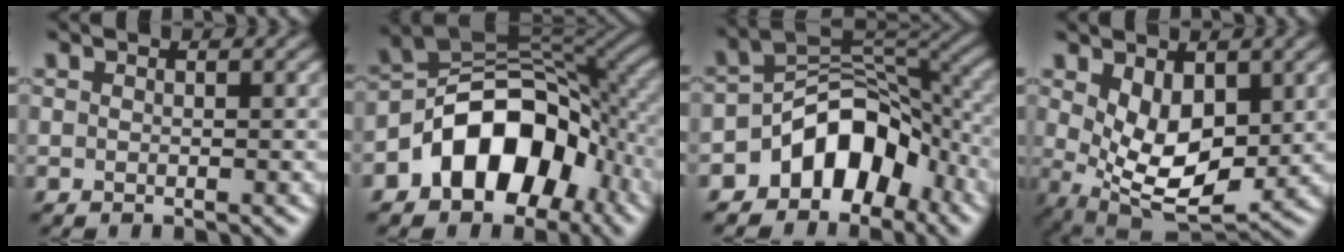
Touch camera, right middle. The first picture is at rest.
{"total": 11.1, "force": [-4.4, 7.1, 7.2], "torque": [-0.102, 0.013, -0.093]}
{"total": 8.9, "force": [-4.5, 5.7, 5.1], "torque": [-0.053, 0.011, -0.089]}
{"total": 6.8, "force": [1.1, 3.8, 5.6], "torque": [-0.109, -0.014, 0.024]}